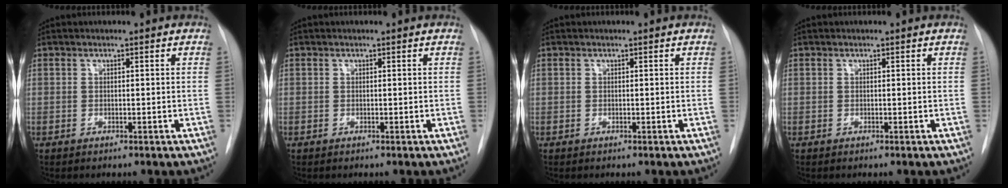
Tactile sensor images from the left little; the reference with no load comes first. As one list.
[{"total": 0.0}, {"total": 0.0}, {"total": 0.0}]